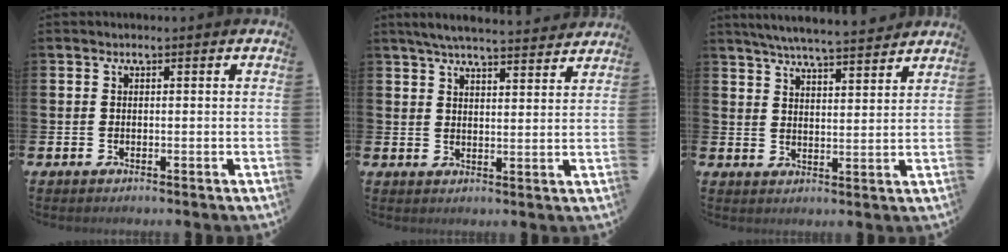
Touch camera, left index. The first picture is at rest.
{"total": 5.4, "force": [5.2, 0.3, 1.4], "torque": [-0.037, -0.027, 0.091]}
{"total": 5.7, "force": [5.6, -0.1, 1.3], "torque": [-0.039, -0.034, 0.098]}